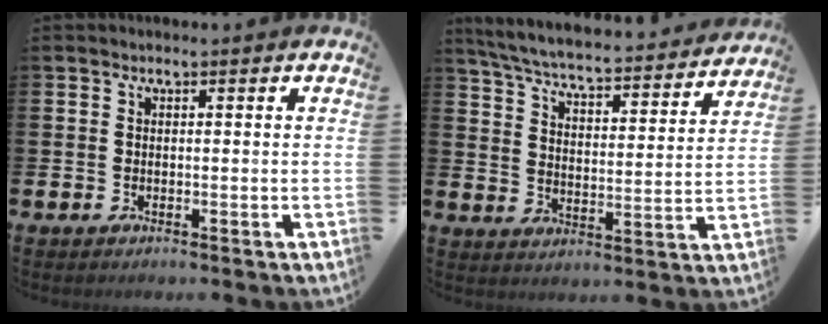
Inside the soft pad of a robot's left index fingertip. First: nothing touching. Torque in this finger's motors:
{"motor_torque": [1.06, -1.08, 0.78, 0.12]}